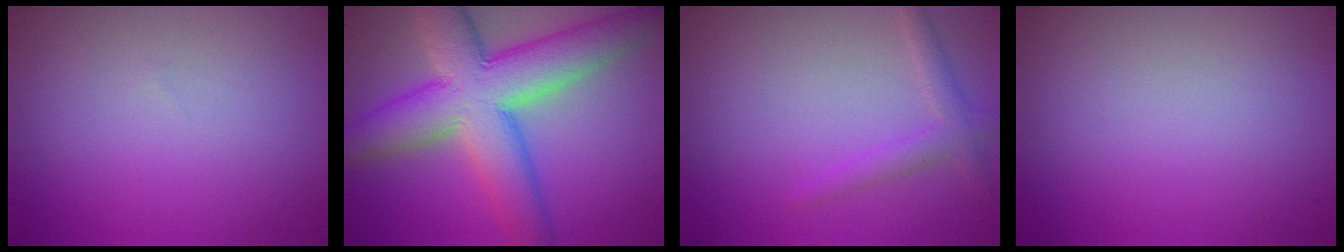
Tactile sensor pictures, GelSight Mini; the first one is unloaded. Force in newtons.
{"total": 10.9, "press": 10.9, "slide": 0.4}
{"total": 2.0, "press": 2.0, "slide": 0.1}
{"total": 0.0}